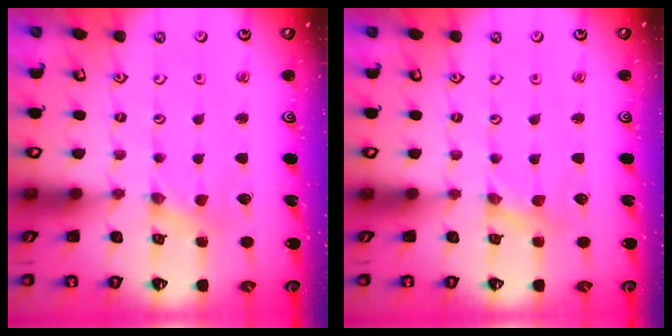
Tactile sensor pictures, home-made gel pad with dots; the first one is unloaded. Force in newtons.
{"total": 1.5, "press": 1.4, "slide": 0.2}